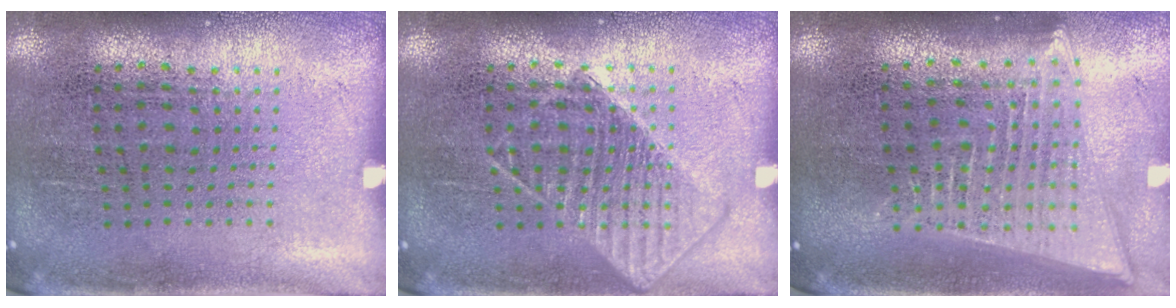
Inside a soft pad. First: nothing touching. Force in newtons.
{"total": 2.0, "press": 2.0, "slide": 0.5}
{"total": 2.0, "press": 1.8, "slide": 1.0}